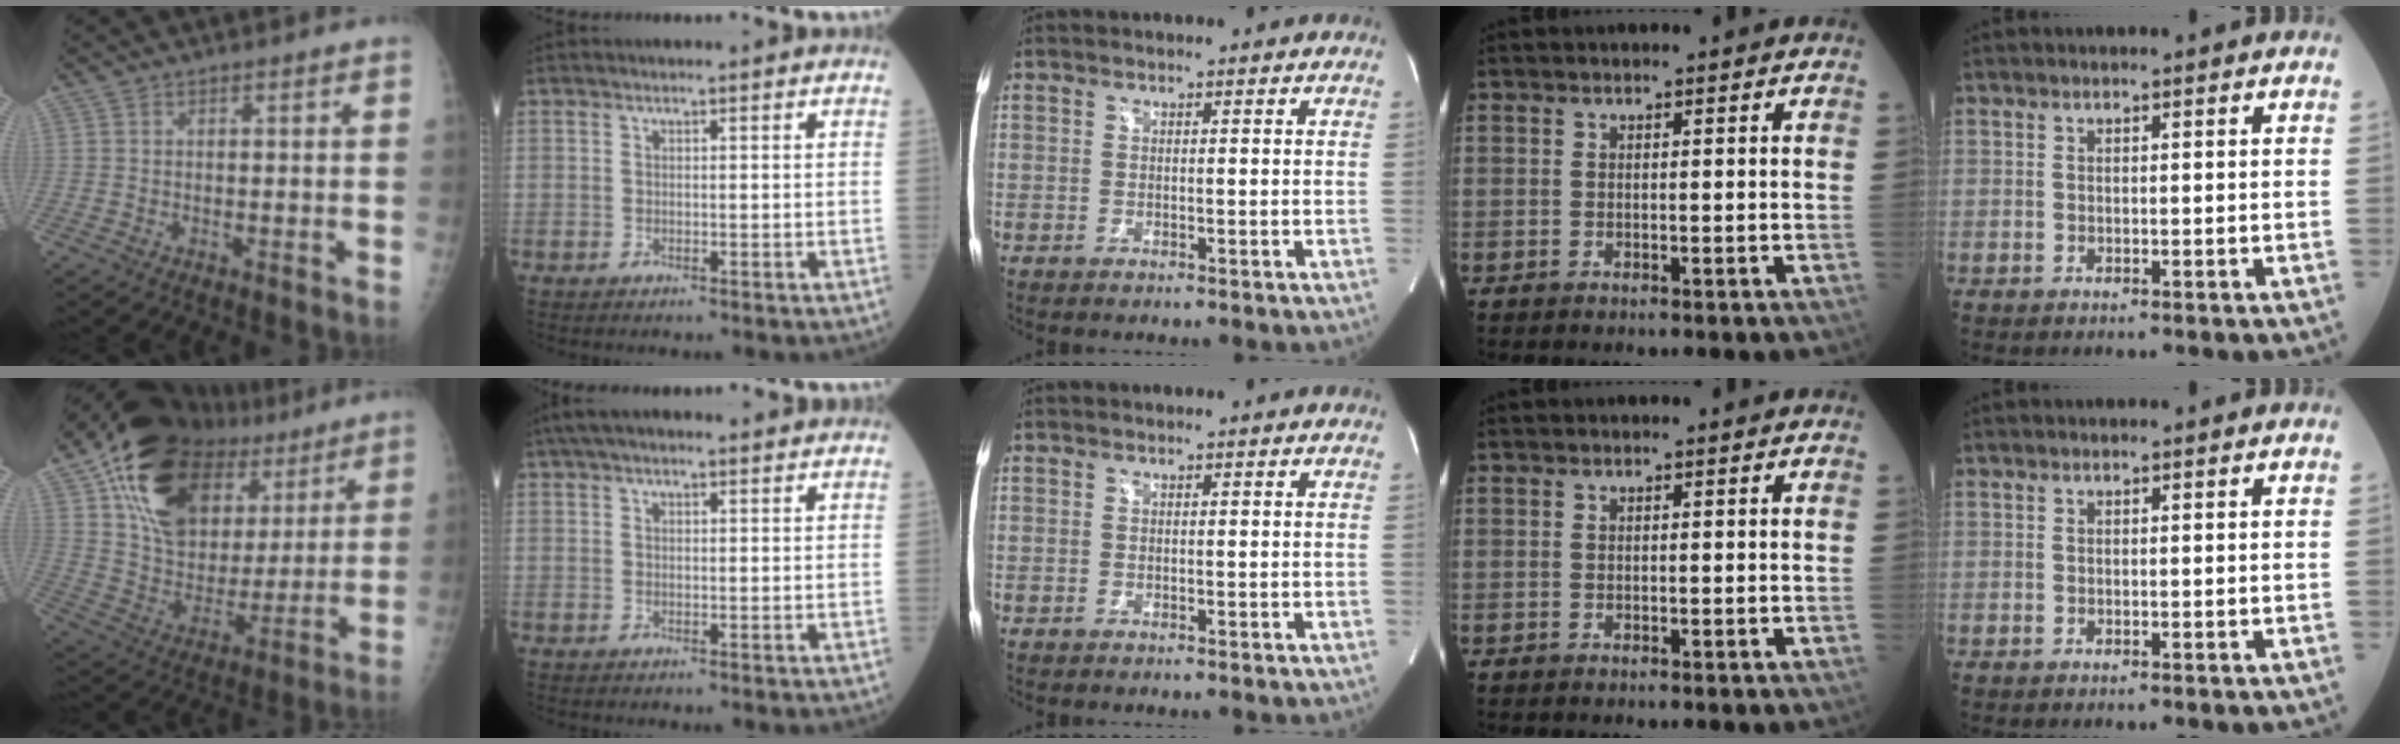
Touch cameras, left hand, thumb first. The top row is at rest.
{"thumb": {"total": 25.6, "force": [13.3, 16.0, 14.9], "torque": [-0.202, -0.015, 0.235]}, "index": {"total": 7.0, "force": [5.5, 1.7, 3.9], "torque": [-0.065, 0.044, 0.087]}}